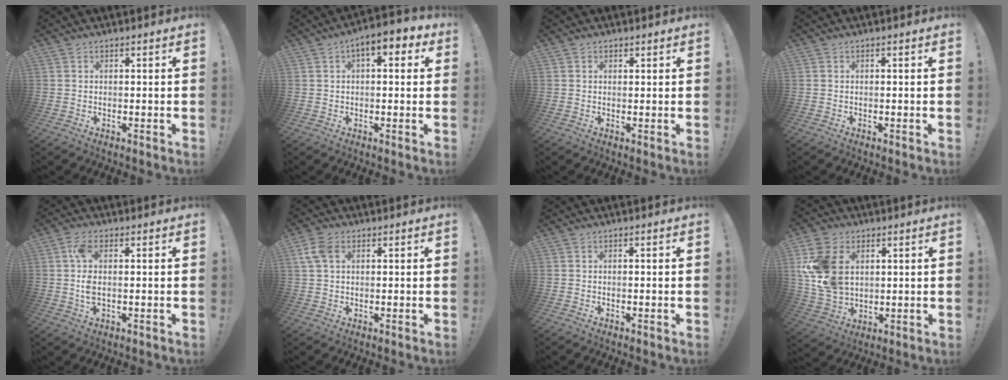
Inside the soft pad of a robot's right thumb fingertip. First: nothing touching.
{"total": 5.8, "force": [2.1, 2.6, 4.8], "torque": [-0.062, -0.008, 0.033]}
{"total": 1.1, "force": [0.8, 0.8, 0.1], "torque": [0.006, -0.002, 0.013]}
{"total": 0.0}
{"total": 5.7, "force": [0.4, 2.5, 5.1], "torque": [-0.100, -0.004, 0.005]}
{"total": 5.6, "force": [1.9, 3.5, 4.0], "torque": [-0.085, 0.006, 0.038]}
{"total": 0.0}
{"total": 16.1, "force": [3.9, 12.1, 9.9], "torque": [-0.199, -0.015, 0.078]}